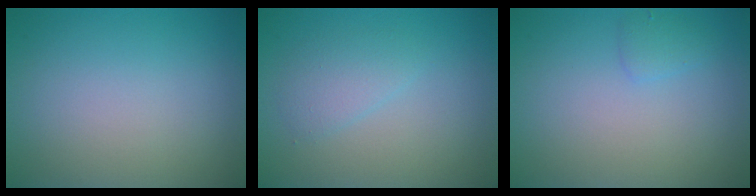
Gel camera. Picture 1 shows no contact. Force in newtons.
{"total": 1.8, "press": 1.8, "slide": 0.2}
{"total": 1.1, "press": 1.1, "slide": 0.1}